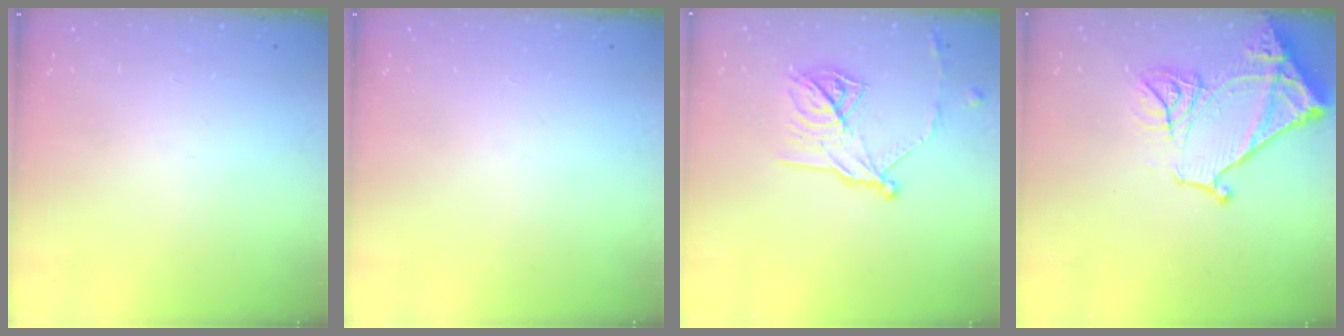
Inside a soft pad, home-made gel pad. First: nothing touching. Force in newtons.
{"total": 0.0}
{"total": 14.7, "press": 14.7, "slide": 0.6}
{"total": 15.8, "press": 15.7, "slide": 1.5}